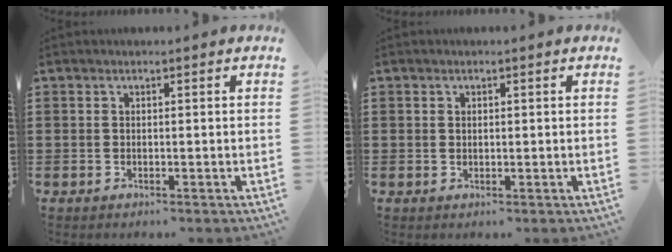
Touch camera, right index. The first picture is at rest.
{"total": 0.6, "force": [0.3, 0.4, 0.4], "torque": [-0.009, 0.002, 0.005]}